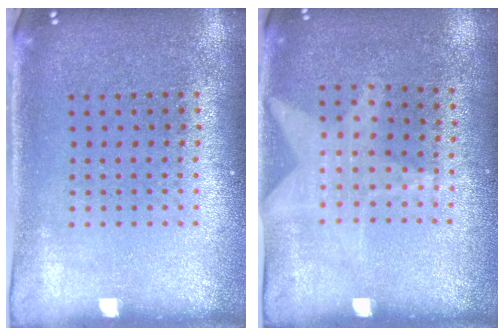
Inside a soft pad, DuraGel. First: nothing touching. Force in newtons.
{"total": 1.1, "press": 1.0, "slide": 0.5}